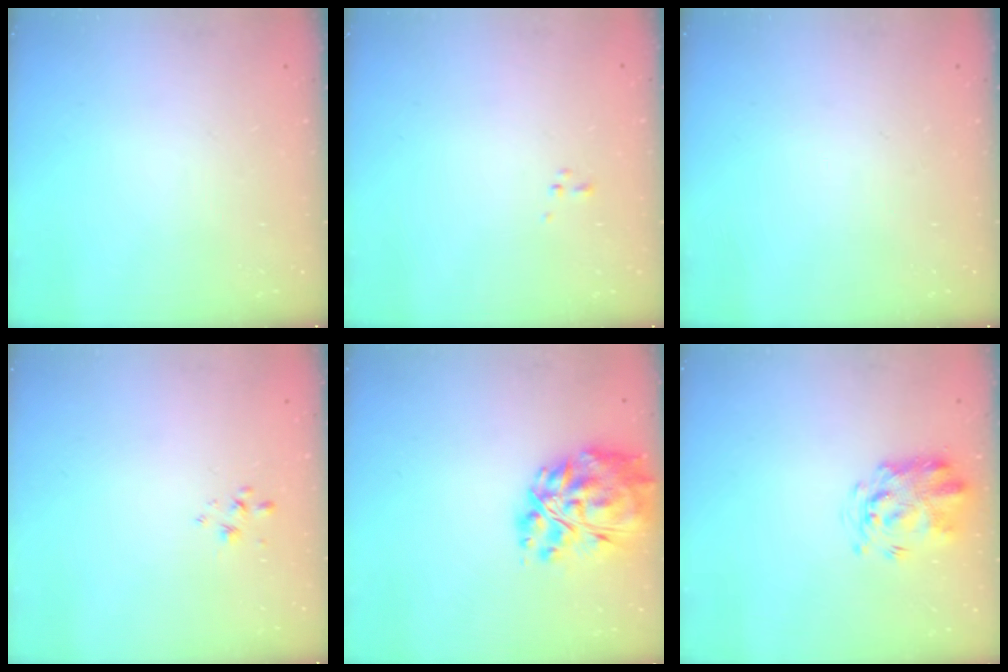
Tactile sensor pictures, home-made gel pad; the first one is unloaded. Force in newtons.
{"total": 0.0}
{"total": 0.0}
{"total": 1.7, "press": 1.6, "slide": 0.5}
{"total": 19.3, "press": 18.2, "slide": 6.4}
{"total": 3.7, "press": 3.6, "slide": 0.6}